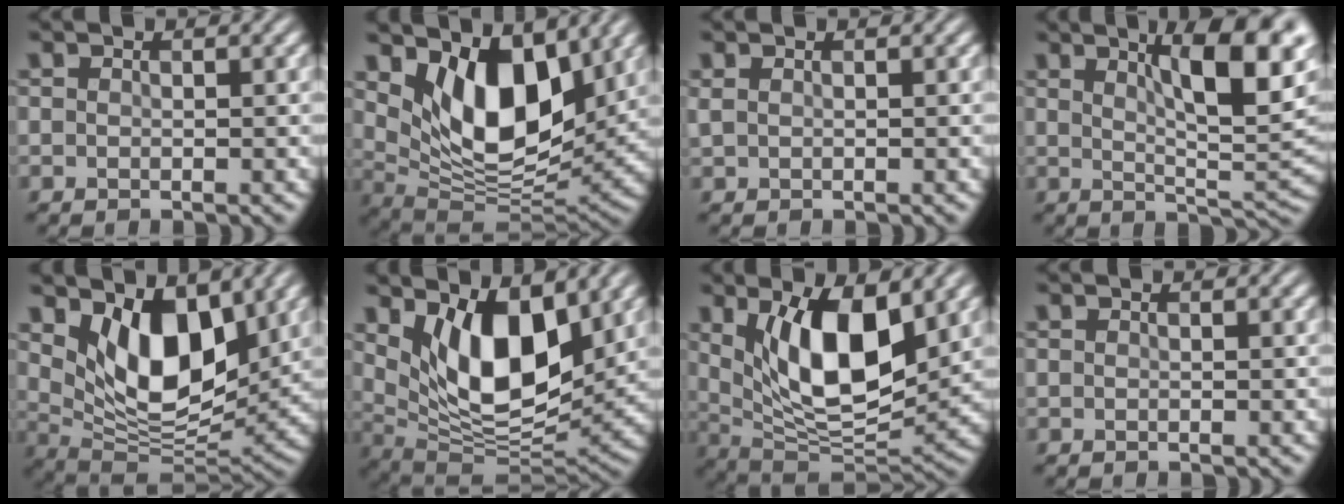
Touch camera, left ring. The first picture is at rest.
{"total": 10.0, "force": [4.3, 5.2, 7.4], "torque": [-0.129, -0.019, 0.074]}
{"total": 0.6, "force": [0.3, 0.2, 0.4], "torque": [-0.012, 0.002, 0.008]}
{"total": 9.9, "force": [4.1, 2.4, 8.7], "torque": [-0.110, 0.008, 0.066]}
{"total": 9.0, "force": [3.7, 4.7, 6.7], "torque": [-0.121, -0.020, 0.060]}
{"total": 10.3, "force": [3.8, 4.8, 8.3], "torque": [-0.139, -0.022, 0.066]}
{"total": 10.0, "force": [2.9, 4.2, 8.6], "torque": [-0.146, -0.019, 0.053]}
{"total": 0.0}